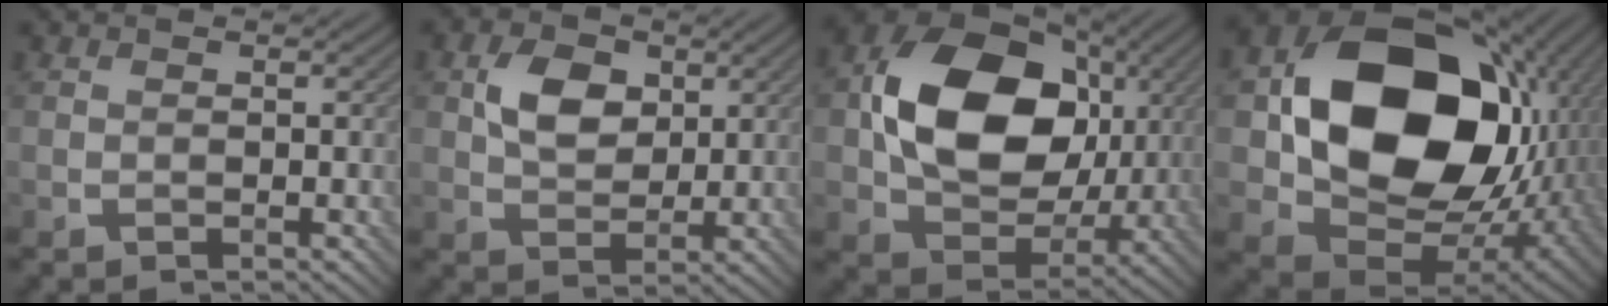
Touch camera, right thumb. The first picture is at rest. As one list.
[{"total": 5.9, "force": [1.8, 4.2, 3.8], "torque": [-0.078, 0.003, 0.029]}, {"total": 16.2, "force": [2.5, 12.1, 10.4], "torque": [-0.196, 0.006, 0.049]}, {"total": 19.2, "force": [3.1, 14.9, 11.8], "torque": [-0.237, -0.026, 0.081]}]